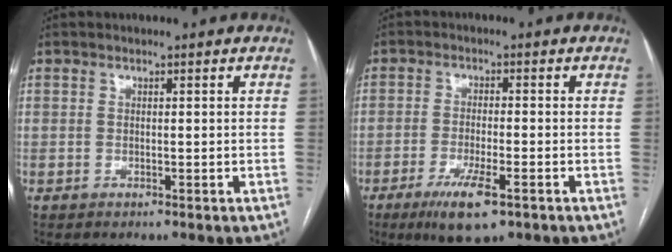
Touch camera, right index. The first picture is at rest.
{"total": 7.5, "force": [-4.2, 1.4, 6.0], "torque": [-0.111, -0.016, -0.067]}